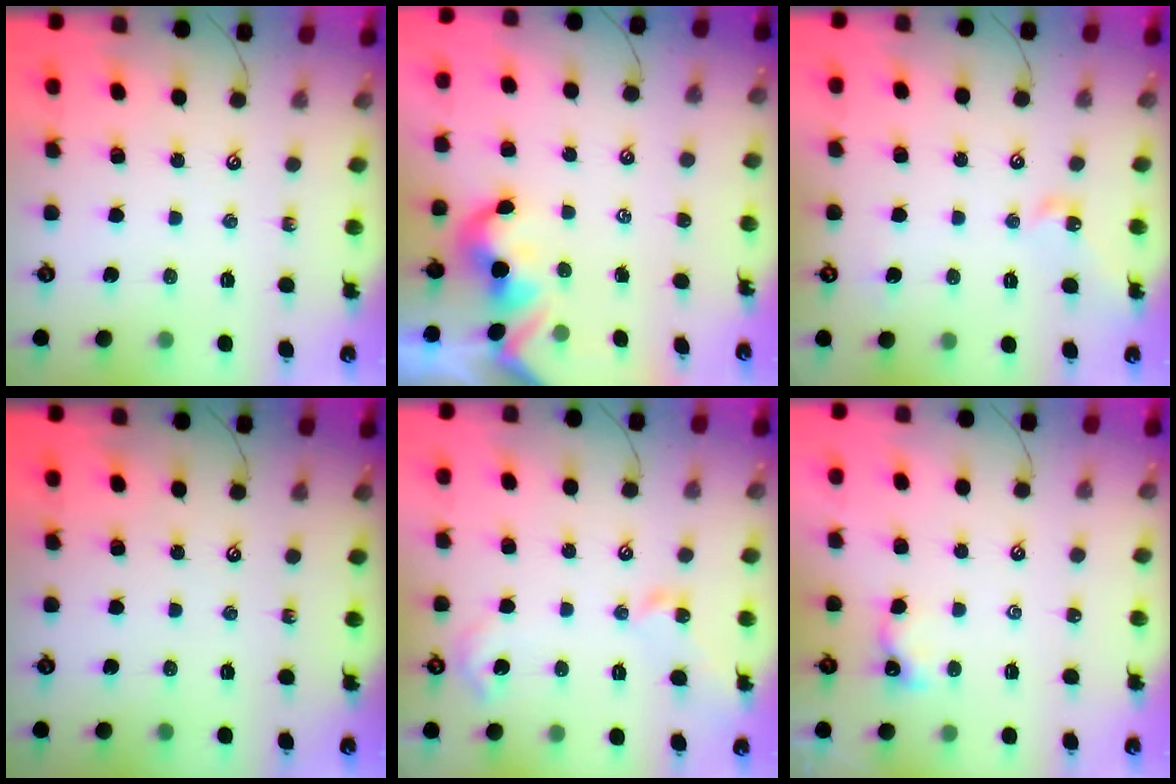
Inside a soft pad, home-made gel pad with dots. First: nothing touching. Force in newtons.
{"total": 1.9, "press": 1.9, "slide": 0.3}
{"total": 5.1, "press": 5.1, "slide": 0.2}
{"total": 0.0}
{"total": 5.4, "press": 5.4, "slide": 0.7}
{"total": 2.2, "press": 2.1, "slide": 0.5}